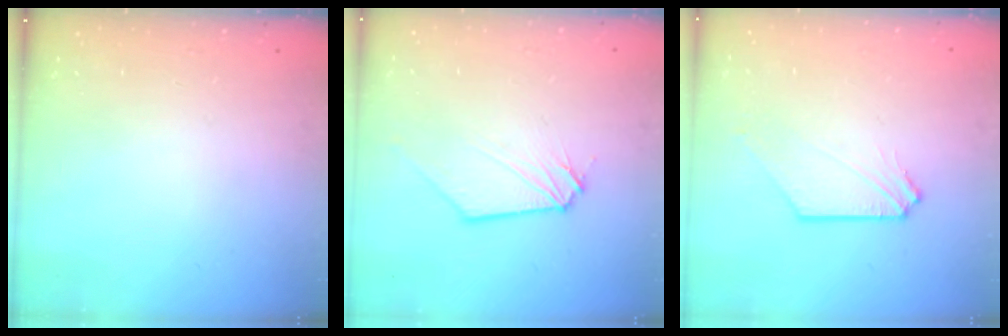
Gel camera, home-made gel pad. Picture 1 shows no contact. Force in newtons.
{"total": 0.6, "press": 0.6, "slide": 0.0}
{"total": 1.0, "press": 1.0, "slide": 0.1}